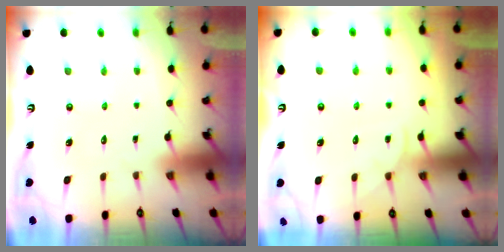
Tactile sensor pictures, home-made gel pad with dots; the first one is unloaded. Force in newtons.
{"total": 2.4, "press": 2.4, "slide": 0.4}